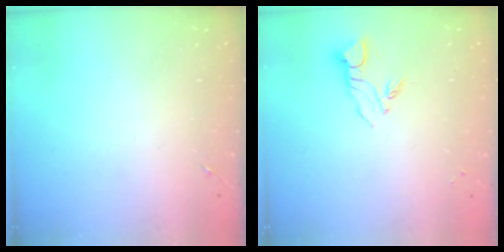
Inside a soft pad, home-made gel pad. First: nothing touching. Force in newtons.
{"total": 4.9, "press": 4.9, "slide": 0.1}